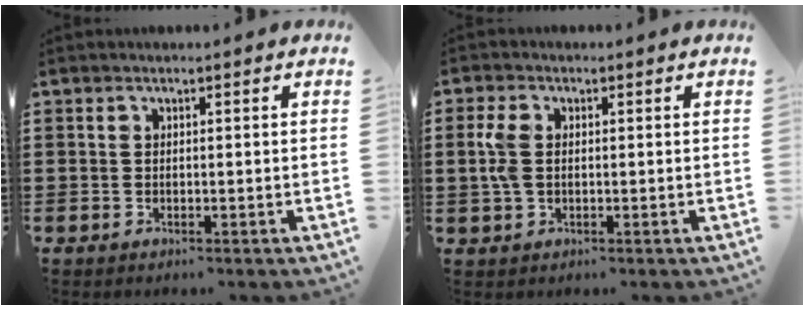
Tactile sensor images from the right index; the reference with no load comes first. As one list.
[{"total": 4.1, "force": [0.3, 2.5, 3.2], "torque": [-0.089, 0.000, -0.001]}]